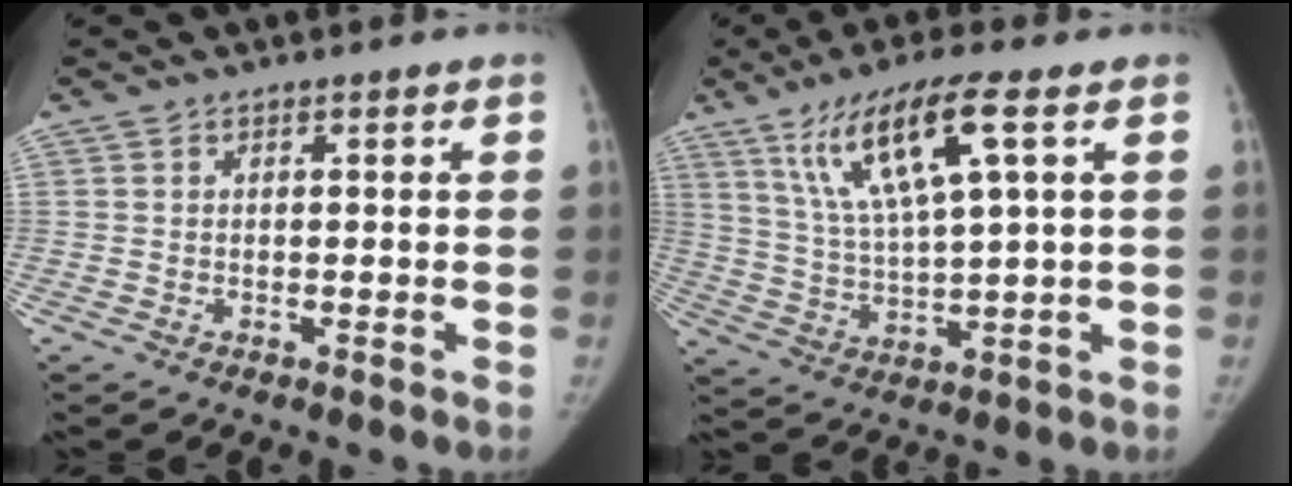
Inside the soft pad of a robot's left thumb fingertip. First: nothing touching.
{"total": 13.3, "force": [6.2, 2.2, 11.5], "torque": [-0.226, -0.016, 0.121]}